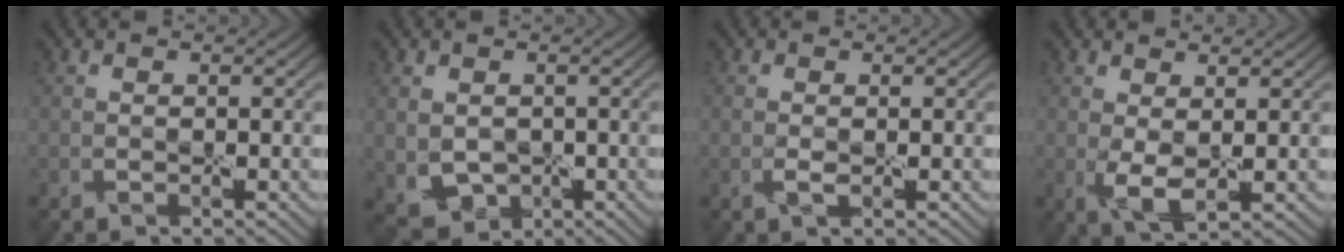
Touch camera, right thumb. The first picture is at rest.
{"total": 4.5, "force": [-0.2, 3.7, 2.6], "torque": [-0.073, -0.020, 0.003]}
{"total": 1.3, "force": [-0.2, 0.5, 1.2], "torque": [-0.030, -0.003, -0.004]}
{"total": 3.1, "force": [0.5, 1.2, 2.9], "torque": [-0.069, -0.006, 0.011]}